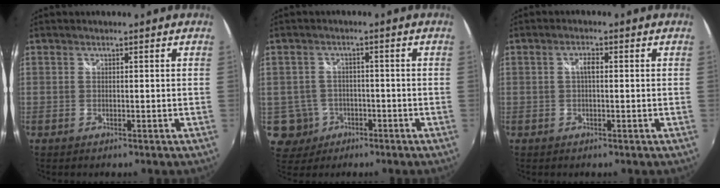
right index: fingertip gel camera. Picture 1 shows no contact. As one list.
[{"total": 2.4, "force": [-0.5, 2.4, 0.2], "torque": [-0.008, -0.002, -0.005]}, {"total": 1.9, "force": [0.1, 0.7, 1.7], "torque": [-0.033, 0.006, -0.001]}]